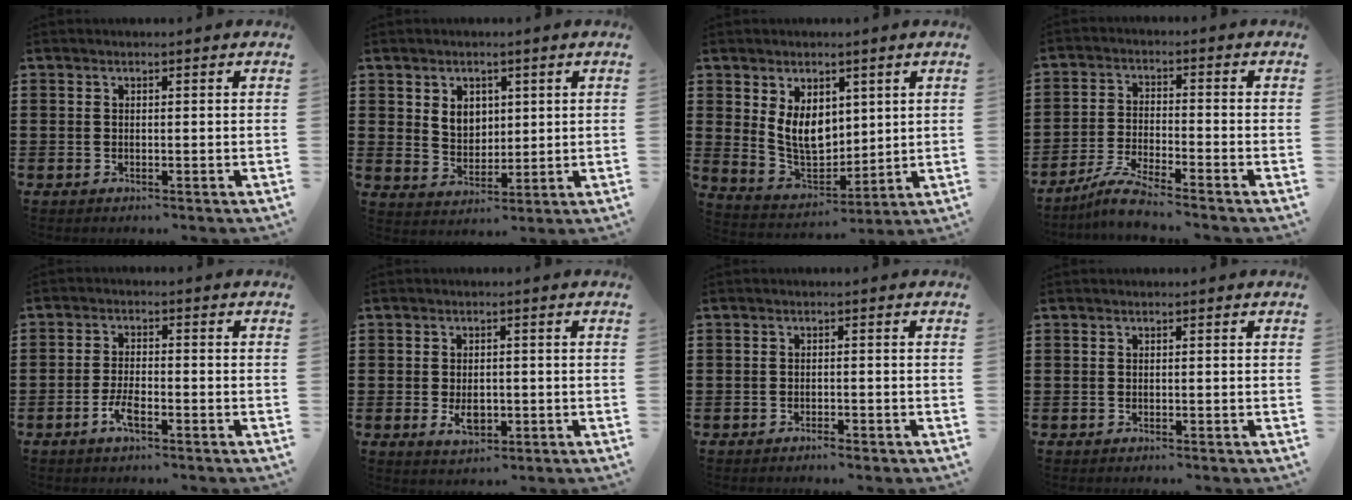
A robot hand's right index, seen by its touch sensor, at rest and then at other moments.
{"total": 4.3, "force": [1.9, 3.4, 1.8], "torque": [-0.049, 0.012, 0.033]}
{"total": 7.6, "force": [2.4, 5.6, 4.6], "torque": [-0.095, 0.001, 0.044]}
{"total": 4.9, "force": [-4.5, -0.2, 2.1], "torque": [-0.056, -0.014, -0.090]}
{"total": 3.7, "force": [-2.1, 1.0, 2.9], "torque": [-0.070, -0.005, -0.044]}
{"total": 3.6, "force": [-0.8, 2.0, 2.8], "torque": [-0.045, -0.003, -0.015]}
{"total": 1.2, "force": [-1.1, 0.1, 0.4], "torque": [-0.012, -0.002, -0.020]}
{"total": 0.0}